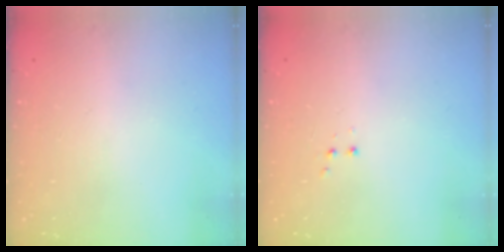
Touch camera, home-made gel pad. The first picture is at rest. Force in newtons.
{"total": 2.8, "press": 2.8, "slide": 0.6}